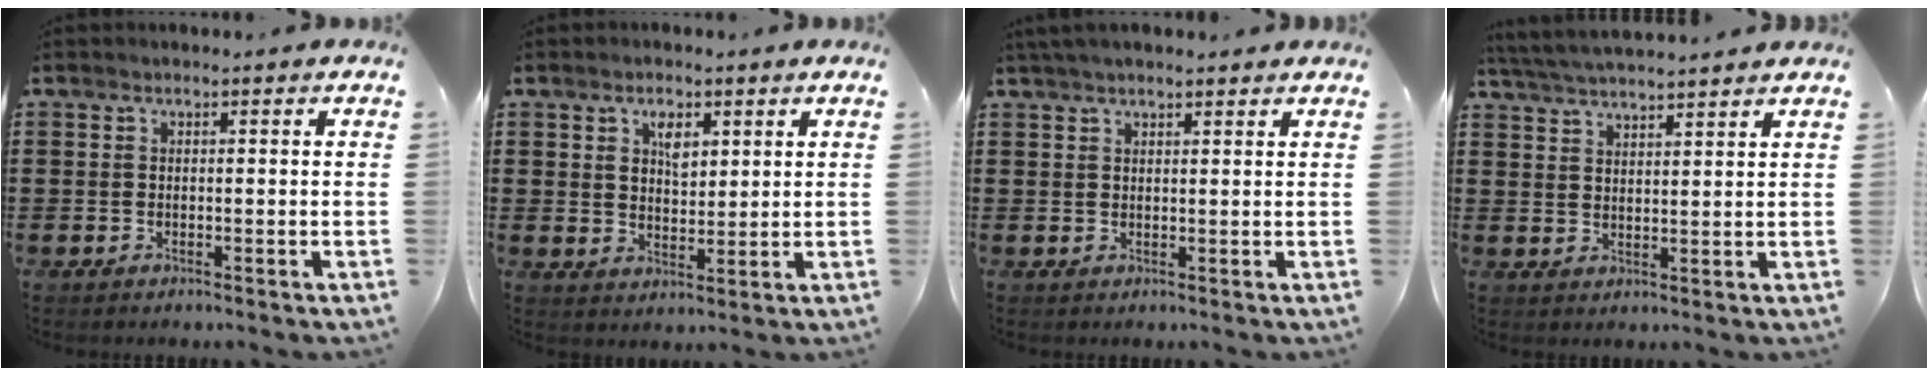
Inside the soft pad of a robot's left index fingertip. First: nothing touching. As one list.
[{"total": 3.8, "force": [2.1, 2.1, 2.4], "torque": [-0.037, 0.003, 0.033]}, {"total": 2.2, "force": [1.9, 0.4, 1.0], "torque": [-0.024, 0.004, 0.037]}, {"total": 4.1, "force": [4.0, -0.3, 0.8], "torque": [-0.031, -0.014, 0.072]}]